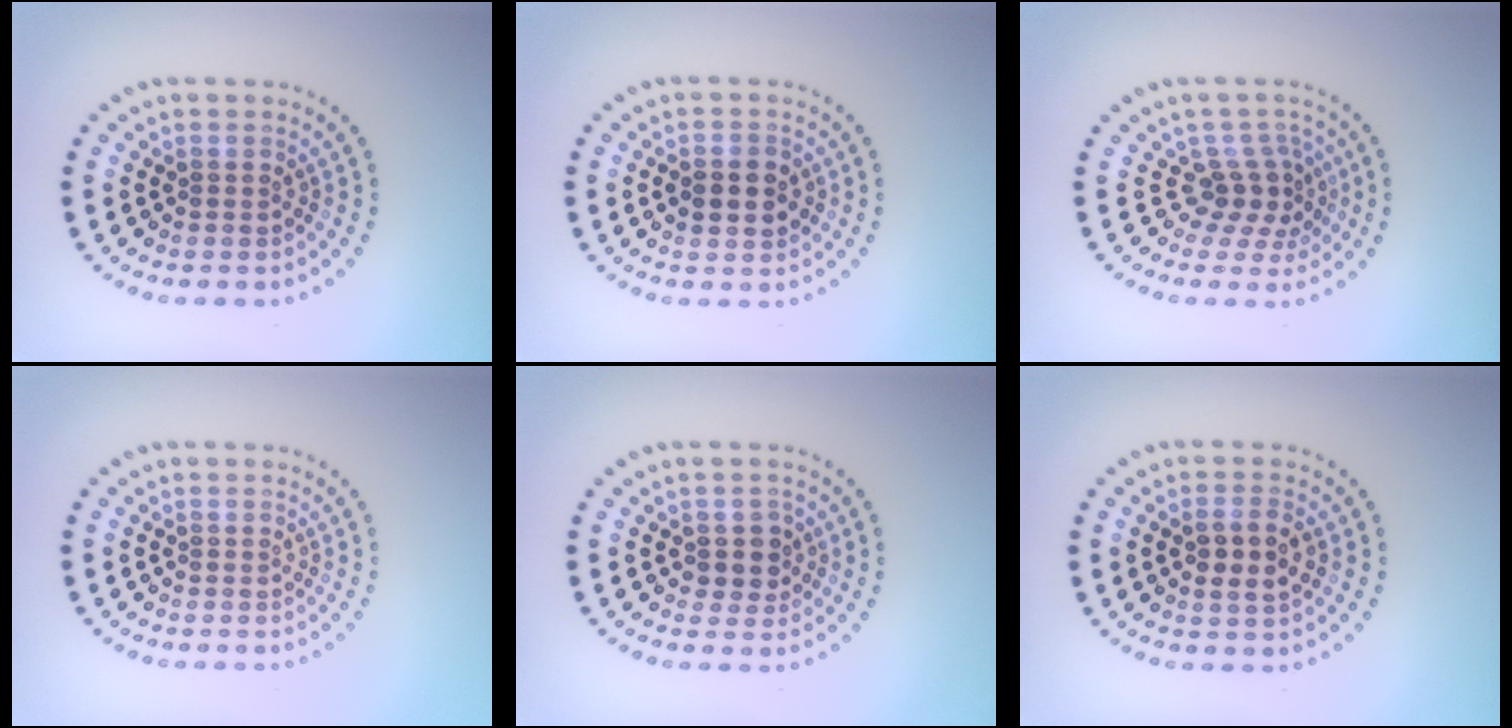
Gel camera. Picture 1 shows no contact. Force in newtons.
{"total": 2.4, "press": 2.4, "slide": 0.1}
{"total": 2.9, "press": 1.9, "slide": 2.2}
{"total": 0.0}
{"total": 2.1, "press": 1.9, "slide": 0.8}
{"total": 2.6, "press": 2.6, "slide": 0.3}